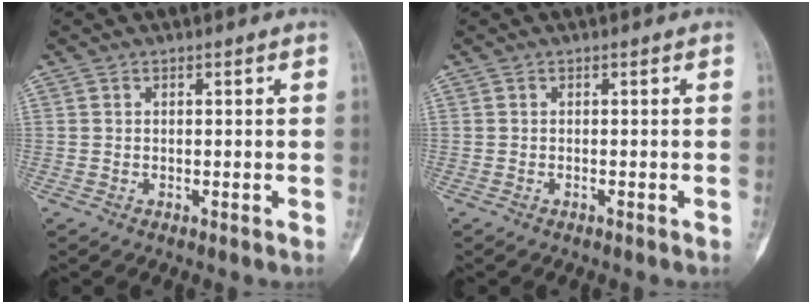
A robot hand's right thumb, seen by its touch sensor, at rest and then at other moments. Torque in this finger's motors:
{"motor_torque": [0.49, -0.33, -0.16, 0.05, 0.01]}